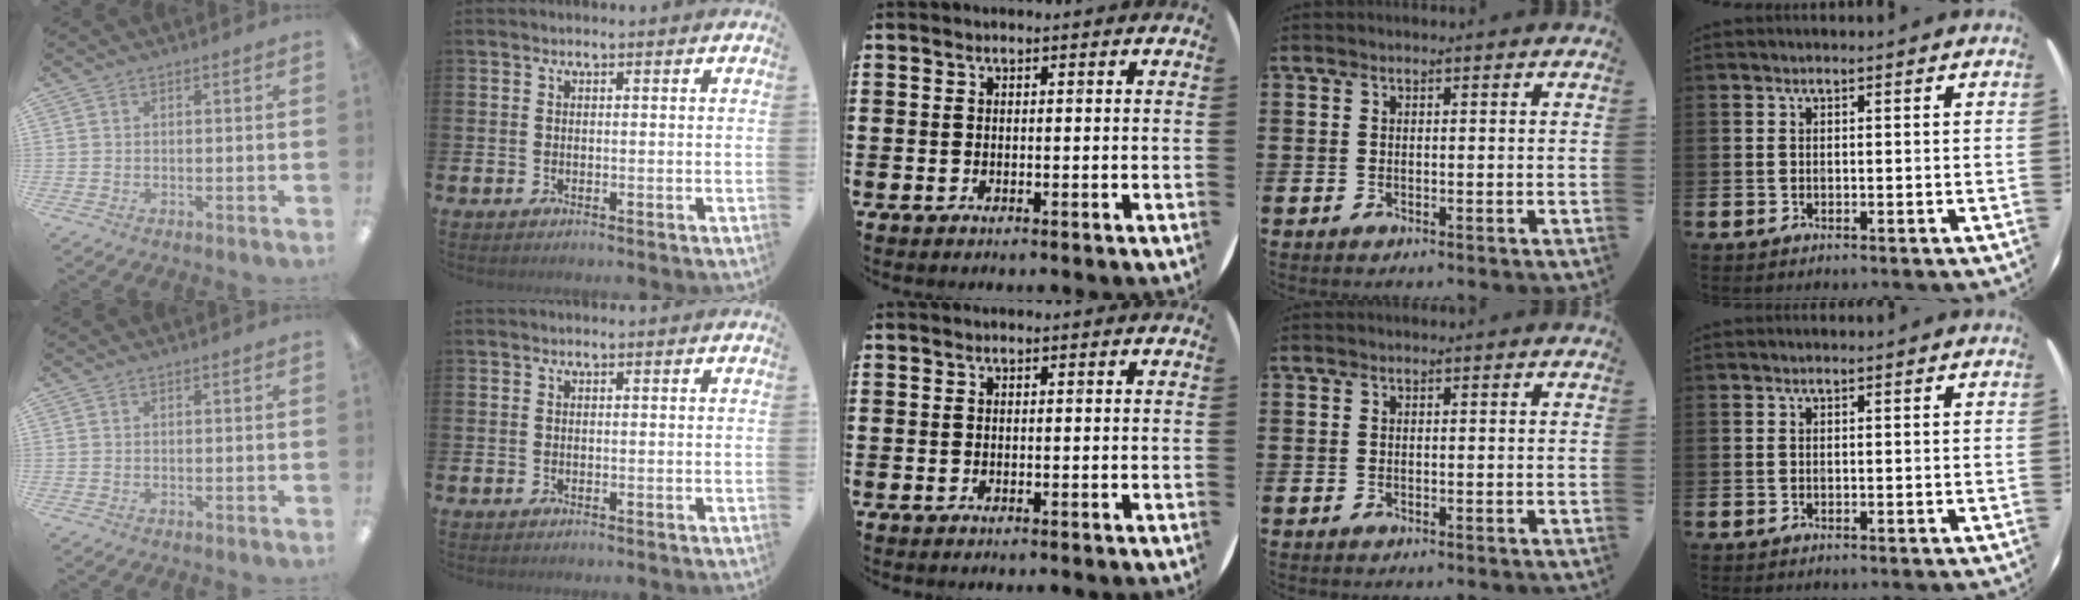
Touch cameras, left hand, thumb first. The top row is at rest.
{}